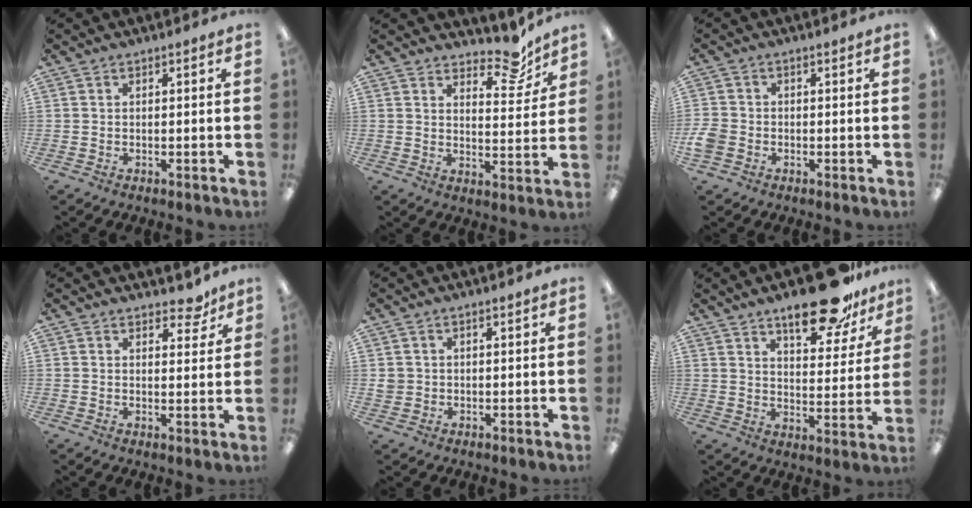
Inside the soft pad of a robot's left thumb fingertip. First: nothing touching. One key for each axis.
{"total": 9.7, "fx": 7.9, "fy": 3.6, "fz": 4.3, "tx": -0.036, "ty": -0.060, "tz": 0.134}
{"total": 3.8, "fx": -1.2, "fy": 3.1, "fz": 1.9, "tx": -0.035, "ty": 0.007, "tz": -0.022}
{"total": 4.5, "fx": 3.6, "fy": 2.0, "fz": 1.7, "tx": -0.001, "ty": -0.023, "tz": 0.059}
{"total": 1.8, "fx": 0.3, "fy": 1.8, "fz": 0.3, "tx": -0.007, "ty": 0.003, "tz": 0.004}
{"total": 17.0, "fx": 12.4, "fy": 6.4, "fz": 9.8, "tx": -0.128, "ty": -0.071, "tz": 0.203}